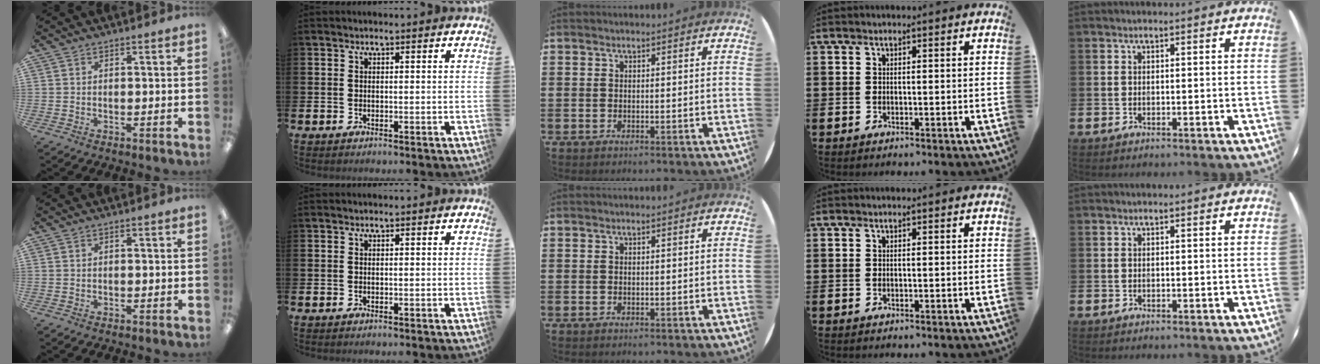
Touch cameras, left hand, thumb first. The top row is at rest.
{}